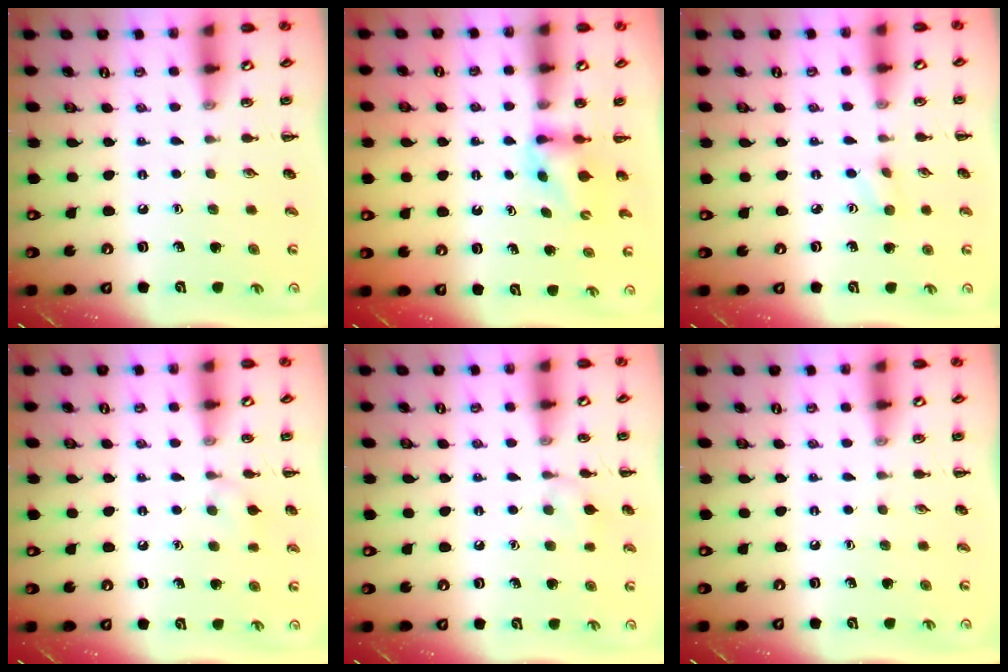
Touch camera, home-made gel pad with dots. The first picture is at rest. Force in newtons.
{"total": 3.6, "press": 3.3, "slide": 1.4}
{"total": 2.8, "press": 2.7, "slide": 0.9}
{"total": 6.2, "press": 5.8, "slide": 2.1}
{"total": 6.5, "press": 6.1, "slide": 2.2}
{"total": 0.0}